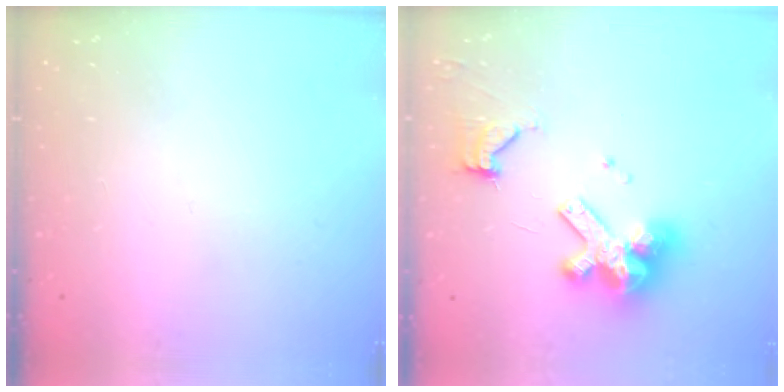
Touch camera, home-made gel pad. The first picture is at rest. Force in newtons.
{"total": 14.1, "press": 14.0, "slide": 1.8}